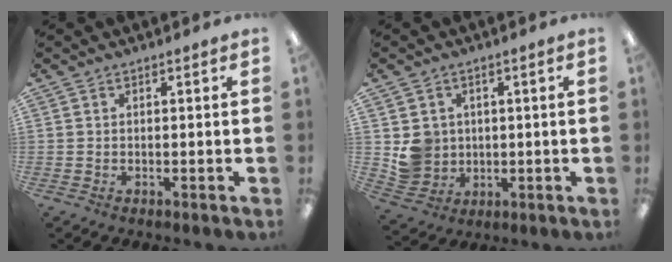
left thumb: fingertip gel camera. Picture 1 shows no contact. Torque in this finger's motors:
{"motor_torque": [-0.12, 0.21, 0.06, -0.16, 0.04]}